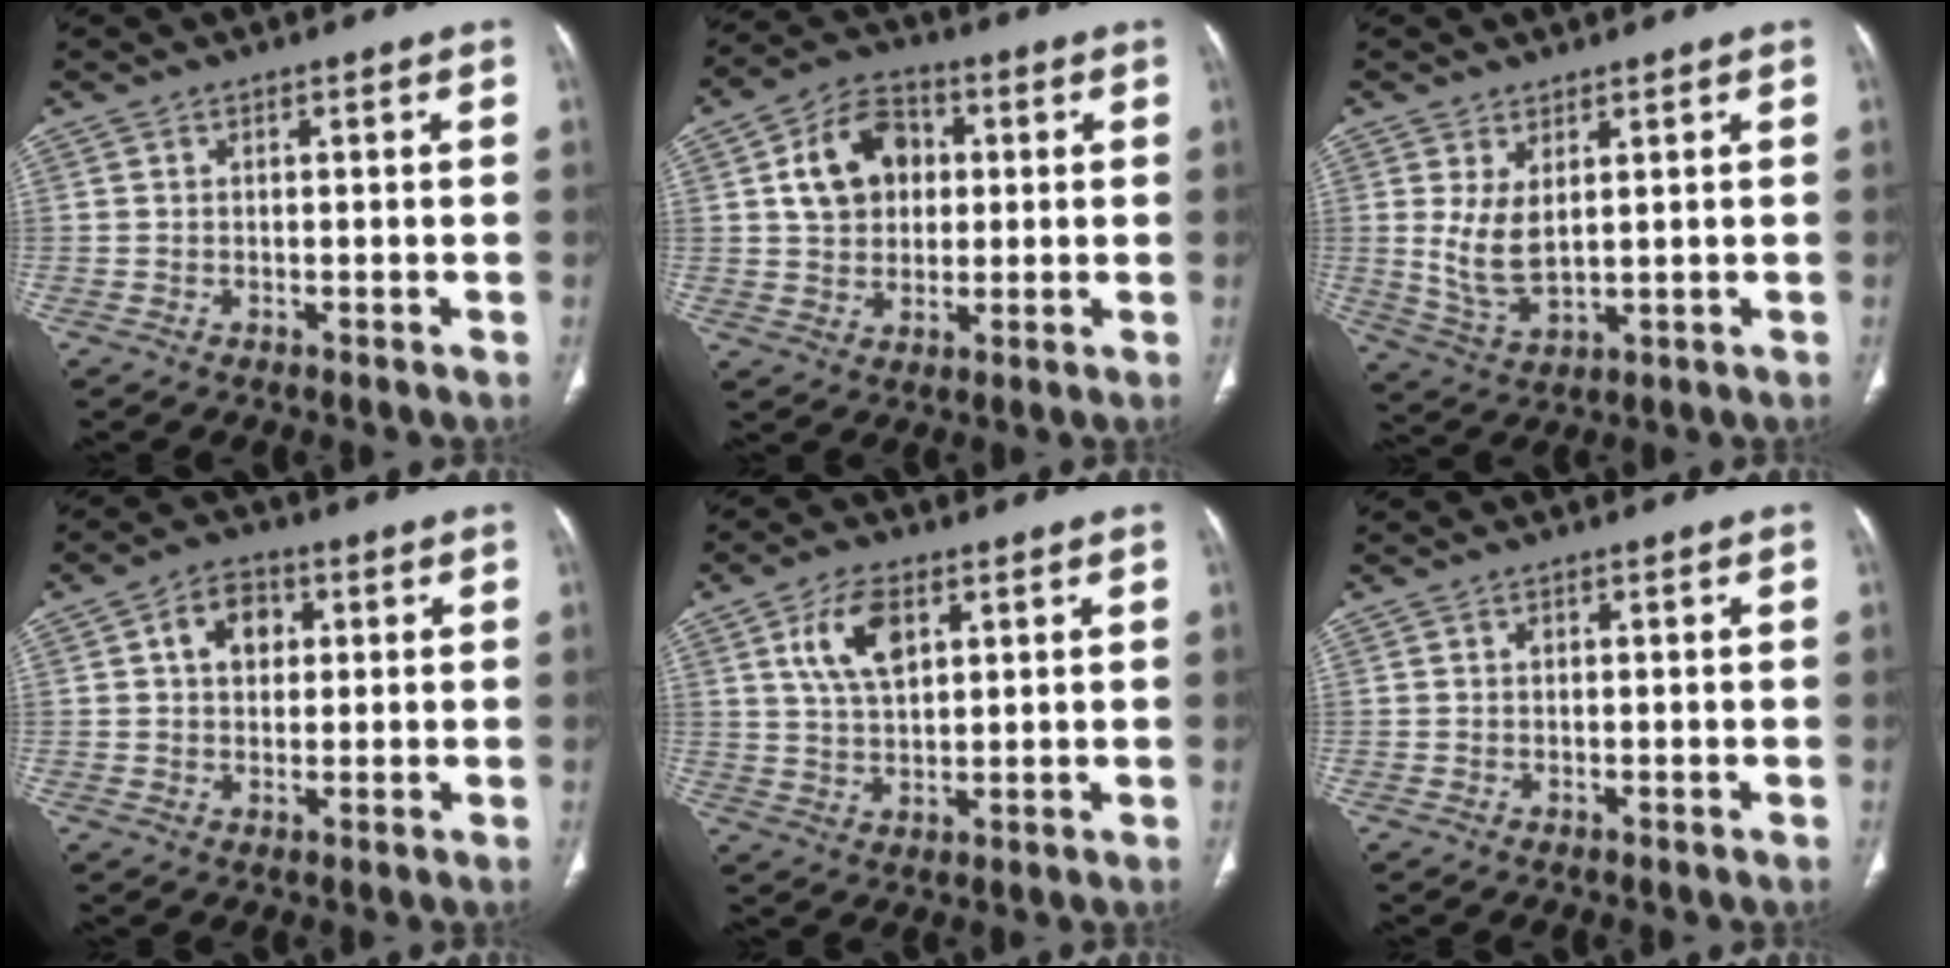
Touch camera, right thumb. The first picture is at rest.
{"total": 12.0, "force": [2.5, 9.2, 7.2], "torque": [-0.096, 0.007, 0.039]}
{"total": 7.1, "force": [1.8, 3.7, 5.9], "torque": [-0.115, -0.018, 0.051]}
{"total": 6.9, "force": [1.8, 5.1, 4.3], "torque": [-0.041, 0.006, 0.024]}
{"total": 8.9, "force": [3.5, 4.9, 6.6], "torque": [-0.110, -0.011, 0.069]}
{"total": 0.5, "force": [0.1, 0.4, 0.3], "torque": [-0.004, 0.001, 0.002]}